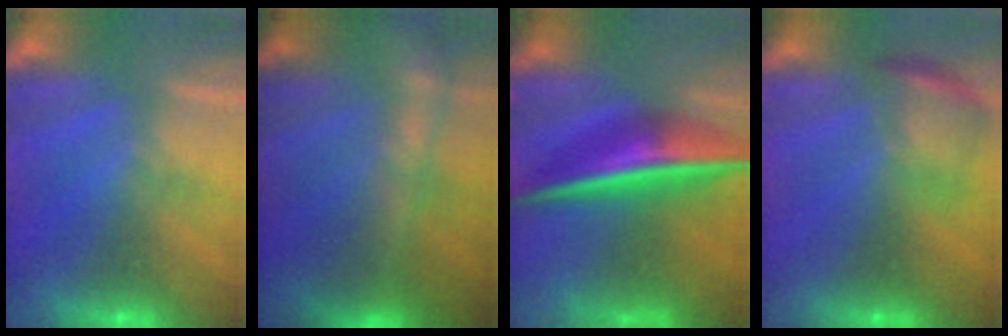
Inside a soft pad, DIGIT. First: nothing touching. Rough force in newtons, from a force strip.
{"total": 7.0}
{"total": 7.6}
{"total": 7.0}